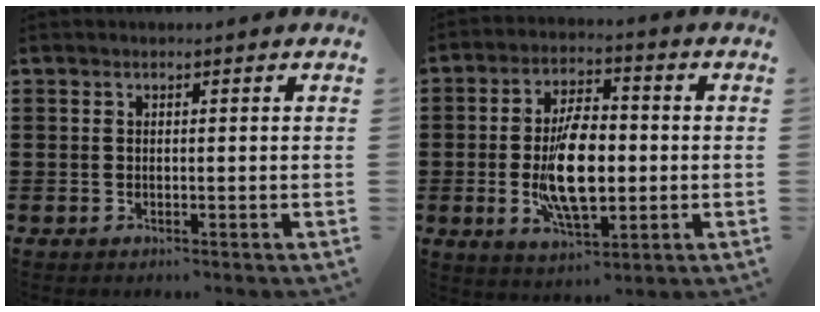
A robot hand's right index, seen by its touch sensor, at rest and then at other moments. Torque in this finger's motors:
{"motor_torque": [2.14, 0.00, 1.05, 0.21]}